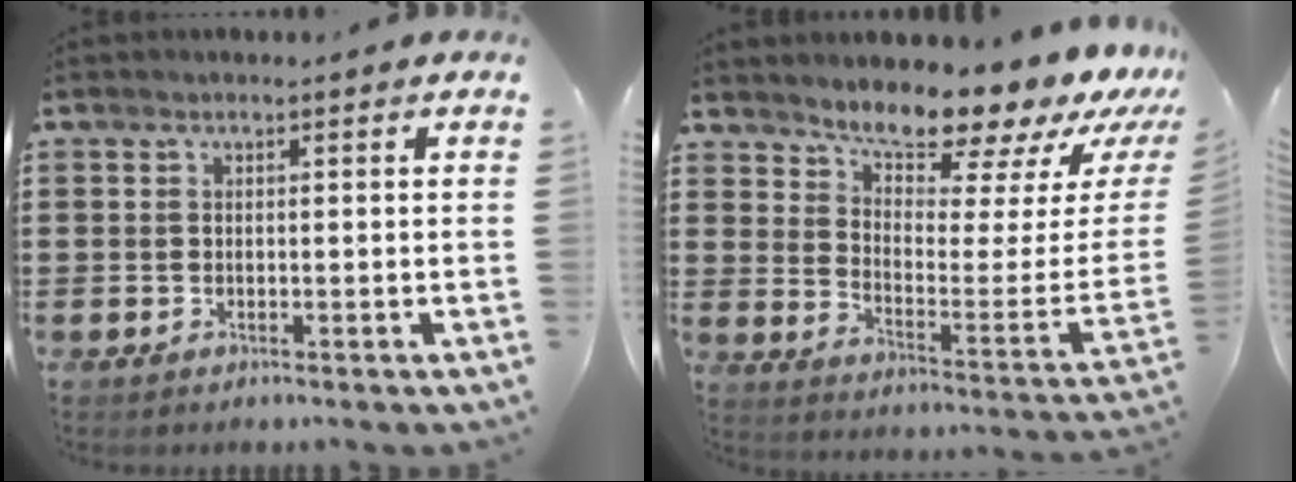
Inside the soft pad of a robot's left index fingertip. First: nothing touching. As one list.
[{"total": 10.9, "force": [9.9, 2.4, 3.8], "torque": [-0.073, -0.096, 0.164]}]